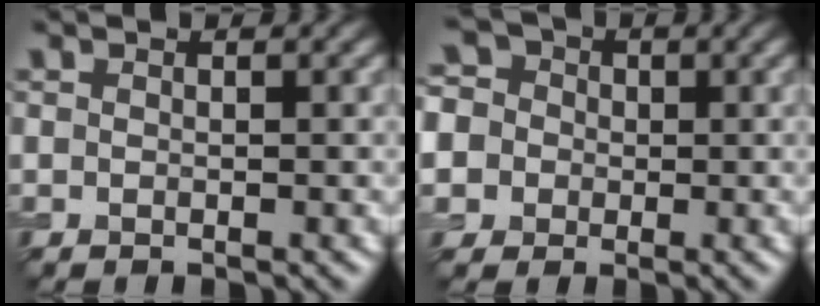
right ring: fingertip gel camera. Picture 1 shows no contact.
{"total": 8.8, "force": [0.0, 8.2, 3.1], "torque": [-0.069, 0.026, -0.037]}